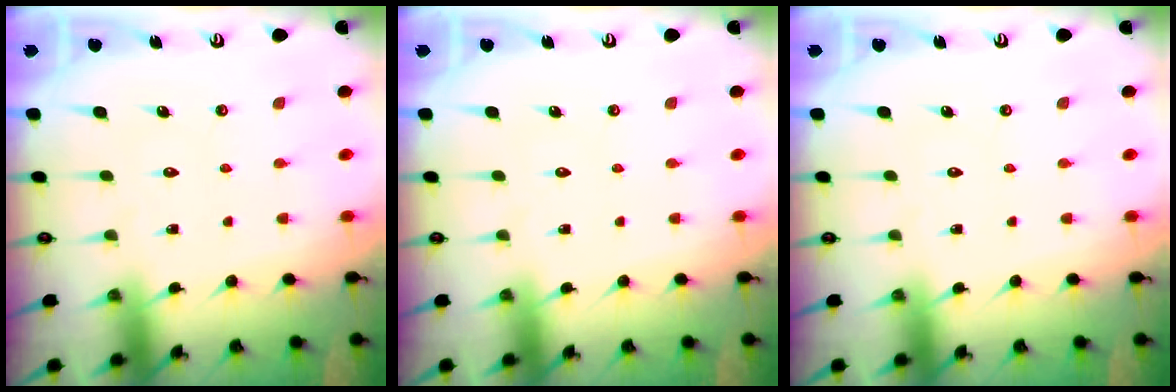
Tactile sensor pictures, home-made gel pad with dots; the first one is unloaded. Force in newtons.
{"total": 0.0}
{"total": 0.0}